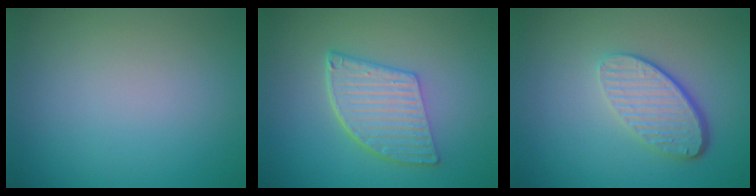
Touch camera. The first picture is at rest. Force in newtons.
{"total": 5.9, "press": 4.3, "slide": 4.0}
{"total": 4.4, "press": 3.1, "slide": 3.1}